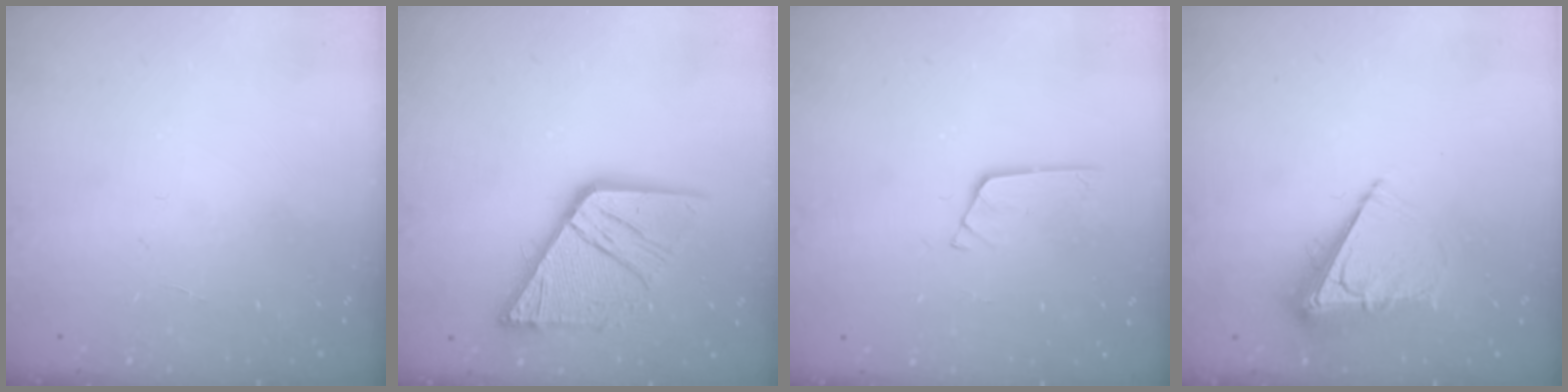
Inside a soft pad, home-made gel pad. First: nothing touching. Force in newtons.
{"total": 17.2, "press": 17.1, "slide": 1.9}
{"total": 2.6, "press": 2.6, "slide": 0.3}
{"total": 8.3, "press": 8.3, "slide": 0.2}